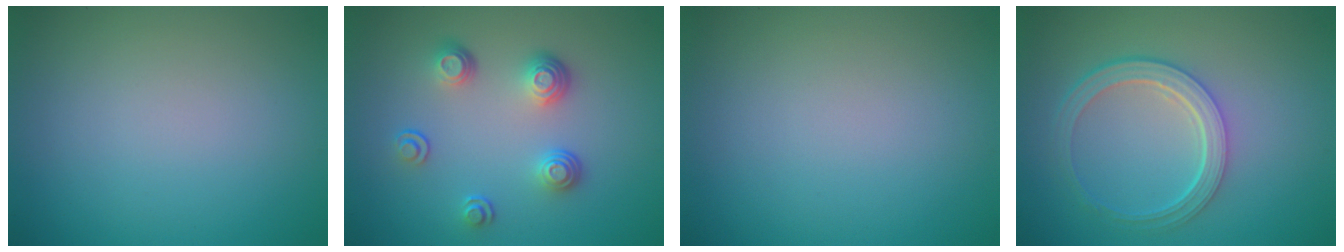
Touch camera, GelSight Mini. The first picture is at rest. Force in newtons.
{"total": 3.4, "press": 2.5, "slide": 2.3}
{"total": 0.0}
{"total": 4.3, "press": 3.2, "slide": 2.9}